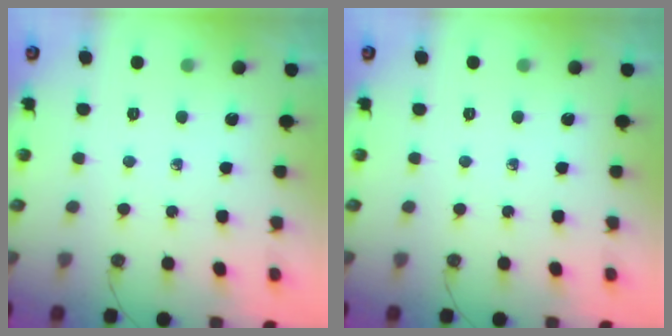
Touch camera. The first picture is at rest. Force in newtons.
{"total": 0.0}